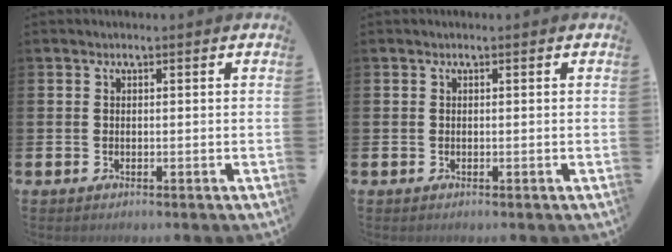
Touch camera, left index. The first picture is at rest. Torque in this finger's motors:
{"motor_torque": [-0.09, 0.09, 0.00, 0.00]}